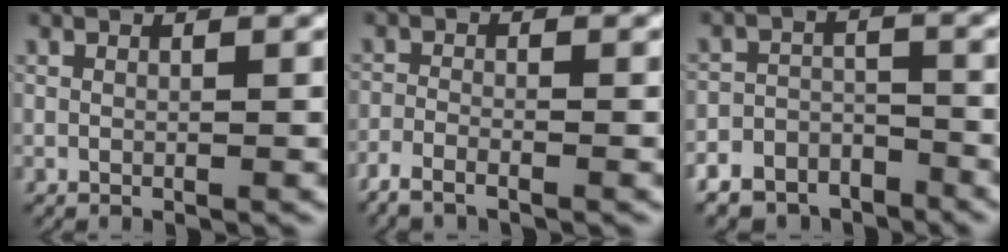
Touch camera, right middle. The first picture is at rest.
{"total": 2.6, "force": [-2.2, 0.7, 1.2], "torque": [-0.024, 0.000, -0.044]}
{"total": 9.1, "force": [-6.8, 5.6, 2.3], "torque": [-0.019, -0.009, -0.128]}